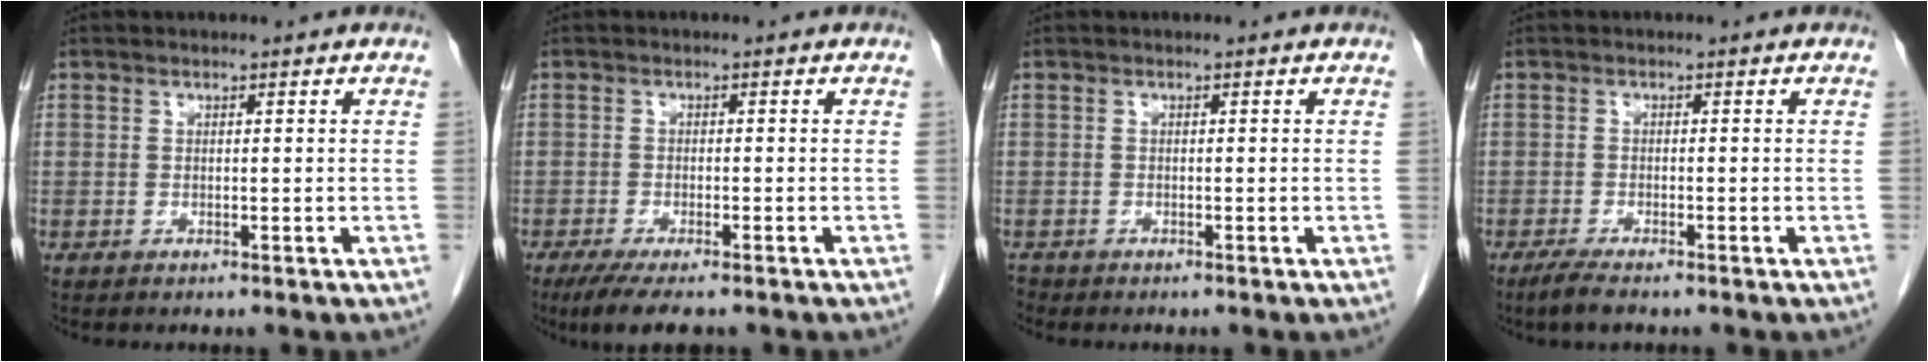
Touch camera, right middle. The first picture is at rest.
{"total": 6.6, "force": [-5.1, 1.3, 4.0], "torque": [-0.061, -0.013, -0.079]}
{"total": 0.9, "force": [-0.8, 0.4, 0.0], "torque": [-0.007, -0.002, -0.015]}
{"total": 2.8, "force": [-2.1, 0.5, 1.7], "torque": [-0.042, -0.007, -0.040]}